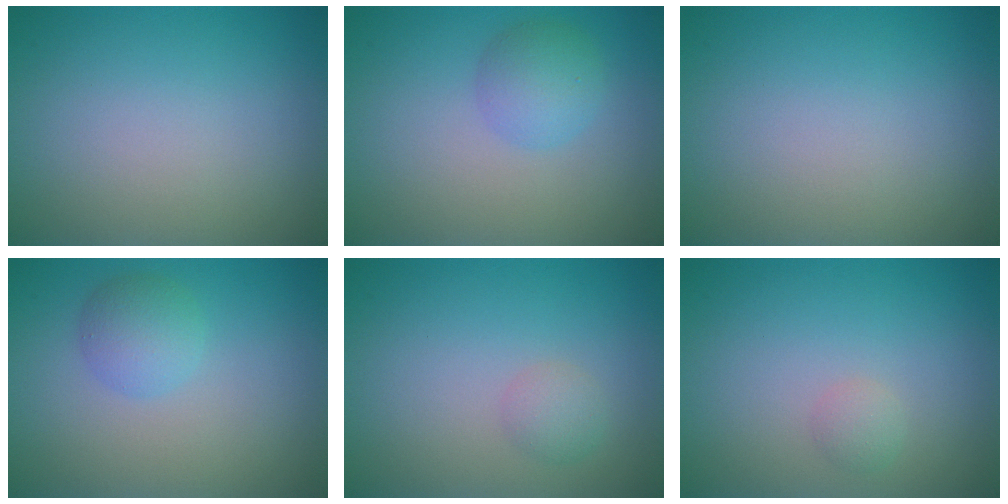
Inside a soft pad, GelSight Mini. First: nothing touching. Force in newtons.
{"total": 2.7, "press": 2.7, "slide": 0.1}
{"total": 0.0}
{"total": 2.4, "press": 2.4, "slide": 0.0}
{"total": 1.3, "press": 1.3, "slide": 0.1}
{"total": 1.0, "press": 1.0, "slide": 0.1}